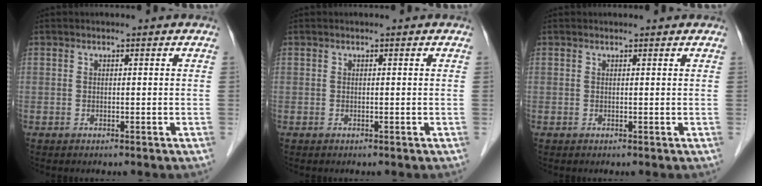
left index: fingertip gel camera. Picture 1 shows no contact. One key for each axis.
{"total": 0.0}
{"total": 0.9, "fx": 0.8, "fy": 0.2, "fz": 0.1, "tx": -0.009, "ty": 0.005, "tz": 0.011}